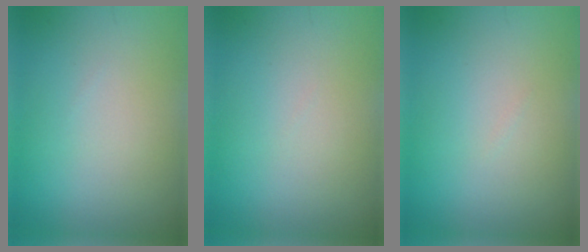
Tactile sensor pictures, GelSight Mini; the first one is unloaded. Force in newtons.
{"total": 0.0}
{"total": 0.0}